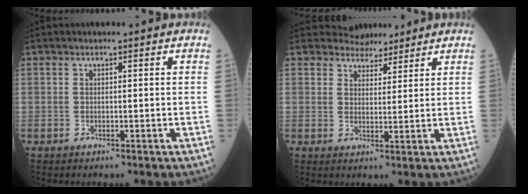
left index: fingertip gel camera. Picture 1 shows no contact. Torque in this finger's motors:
{"motor_torque": [0.79, -0.94, 0.05, 0.02]}